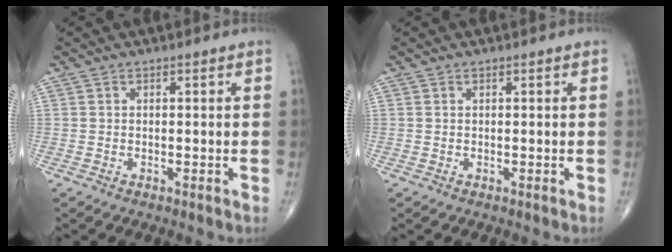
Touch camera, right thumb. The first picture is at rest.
{"total": 0.0}